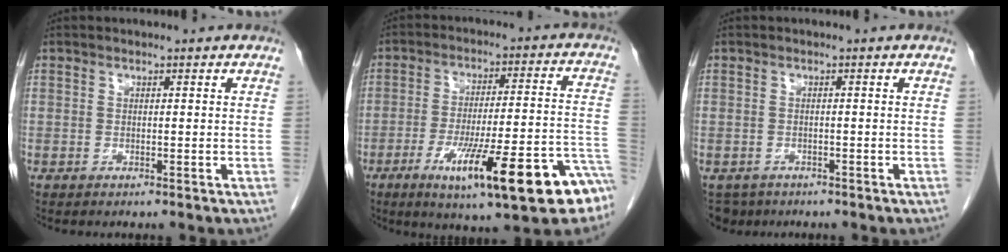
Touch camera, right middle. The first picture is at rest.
{"total": 18.5, "force": [-10.2, 2.0, 15.3], "torque": [-0.185, 0.000, -0.146]}
{"total": 3.5, "force": [-2.7, 2.3, 0.3], "torque": [0.000, 0.000, -0.042]}